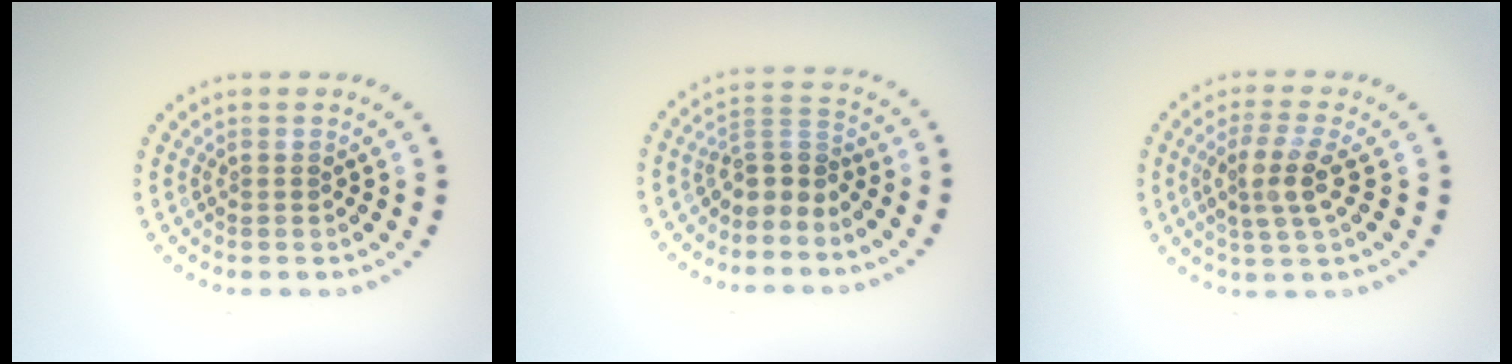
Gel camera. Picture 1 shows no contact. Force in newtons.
{"total": 2.9, "press": 2.0, "slide": 2.0}
{"total": 3.4, "press": 2.9, "slide": 1.7}